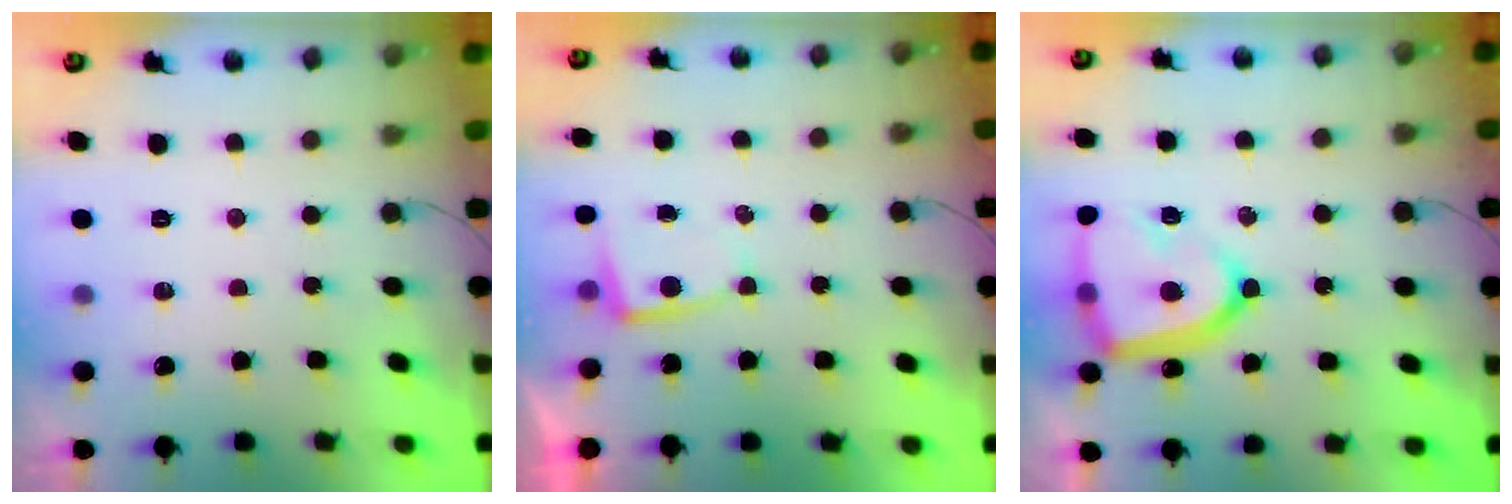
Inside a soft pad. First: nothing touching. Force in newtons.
{"total": 2.0, "press": 2.0, "slide": 0.3}
{"total": 19.0, "press": 18.9, "slide": 1.7}